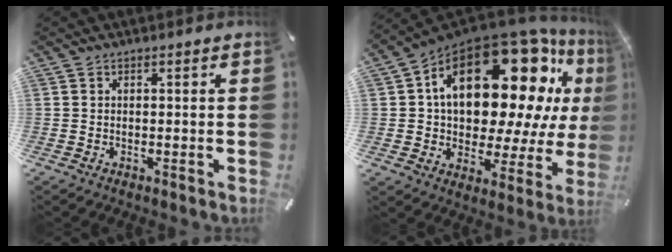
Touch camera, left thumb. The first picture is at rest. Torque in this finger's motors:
{"motor_torque": [2.52, 2.49, 2.21, -0.56, 0.51]}